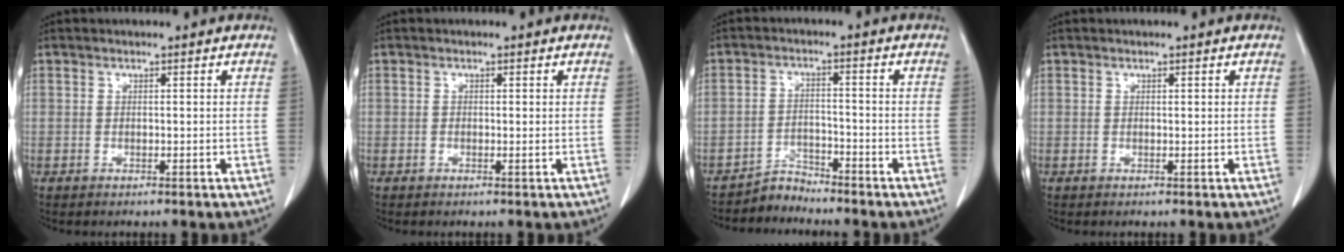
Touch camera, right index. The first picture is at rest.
{"total": 0.0}
{"total": 3.2, "force": [-3.1, 0.3, -1.0], "torque": [0.026, -0.003, -0.054]}
{"total": 0.0}